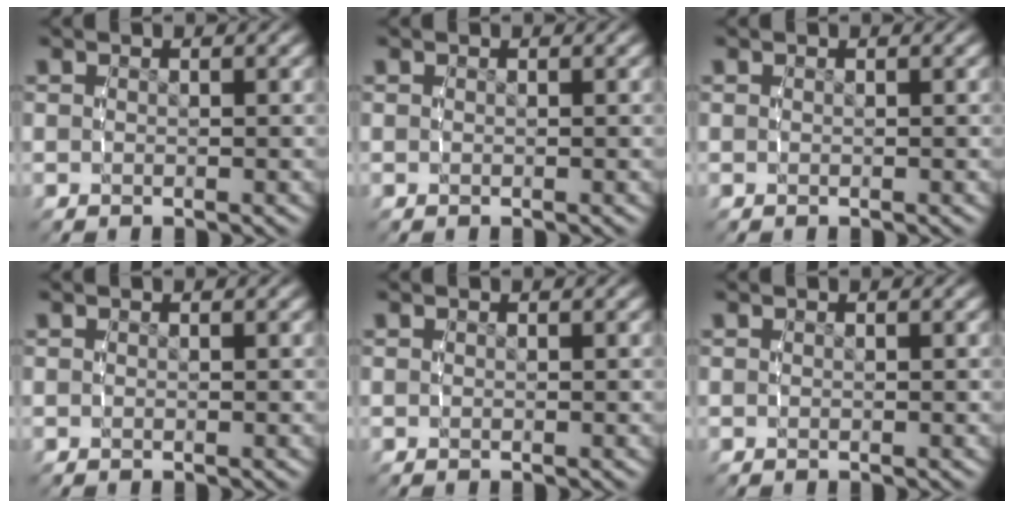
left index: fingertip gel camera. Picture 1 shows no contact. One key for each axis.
{"total": 0.0}
{"total": 0.0}
{"total": 0.0}
{"total": 0.0}
{"total": 0.0}